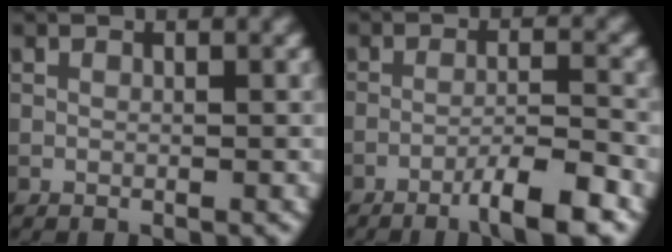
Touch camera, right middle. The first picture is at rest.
{"total": 5.1, "force": [-3.3, 0.5, 3.8], "torque": [-0.058, 0.007, -0.059]}